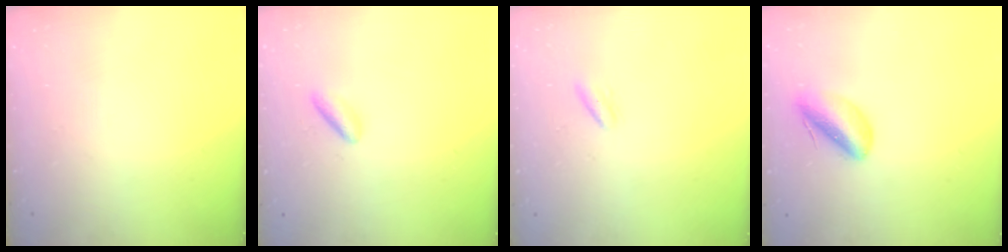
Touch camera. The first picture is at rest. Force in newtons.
{"total": 3.3, "press": 3.1, "slide": 1.0}
{"total": 2.1, "press": 2.0, "slide": 0.8}
{"total": 6.7, "press": 6.4, "slide": 1.8}